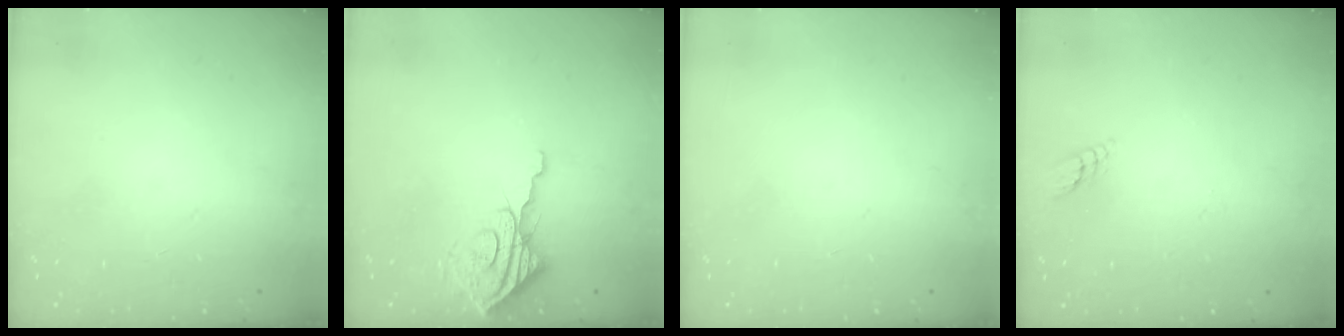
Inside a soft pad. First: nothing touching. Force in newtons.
{"total": 9.8, "press": 9.8, "slide": 0.7}
{"total": 0.0}
{"total": 3.4, "press": 3.3, "slide": 0.3}